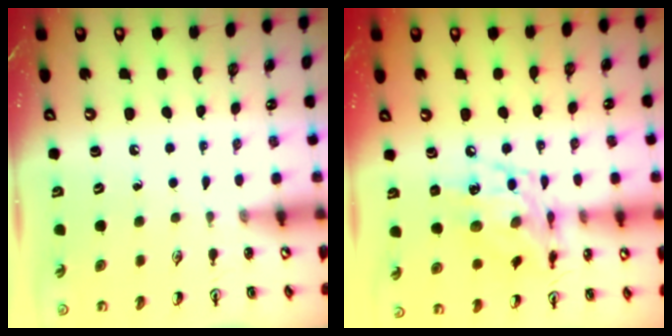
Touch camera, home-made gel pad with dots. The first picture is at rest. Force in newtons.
{"total": 12.8, "press": 12.7, "slide": 0.9}